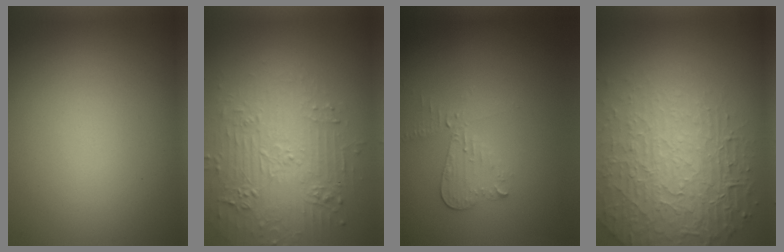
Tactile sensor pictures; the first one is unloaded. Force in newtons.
{"total": 4.8, "press": 4.1, "slide": 2.4}
{"total": 2.1, "press": 2.1, "slide": 0.4}
{"total": 7.2, "press": 5.3, "slide": 4.8}